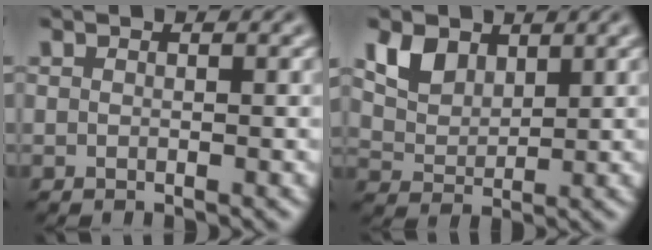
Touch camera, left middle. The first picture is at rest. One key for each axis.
{"total": 3.7, "fx": 2.2, "fy": 2.4, "fz": 1.8, "tx": -0.049, "ty": -0.001, "tz": 0.044}